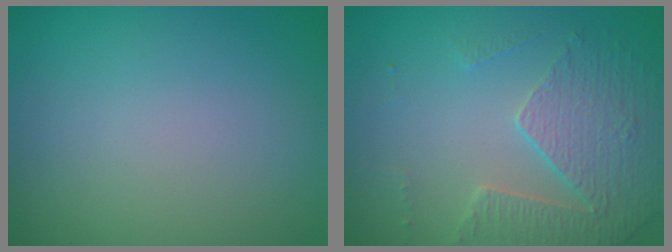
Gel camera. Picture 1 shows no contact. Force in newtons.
{"total": 3.7, "press": 3.6, "slide": 0.9}